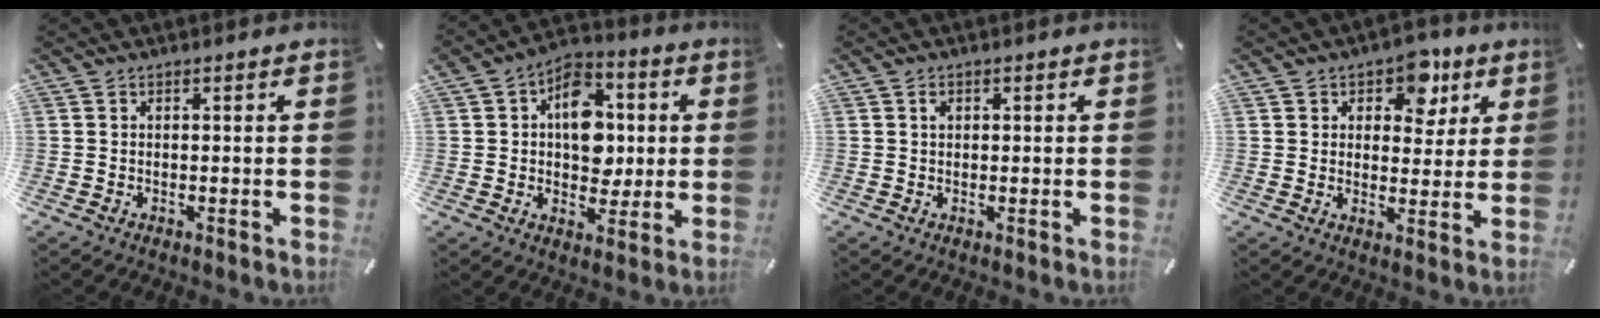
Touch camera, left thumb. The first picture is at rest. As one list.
[{"total": 12.0, "force": [1.2, 9.1, 7.8], "torque": [-0.099, 0.009, 0.021]}, {"total": 1.1, "force": [0.3, 0.9, 0.6], "torque": [-0.007, 0.000, 0.003]}, {"total": 8.9, "force": [4.9, 6.3, 4.1], "torque": [-0.047, -0.022, 0.082]}]